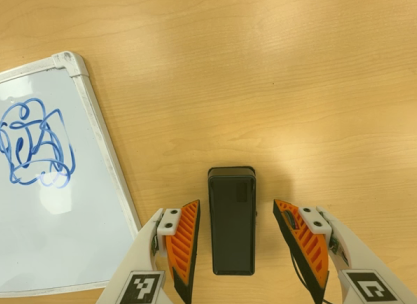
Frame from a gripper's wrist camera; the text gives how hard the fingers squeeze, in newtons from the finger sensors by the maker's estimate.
{"total": 0.0}